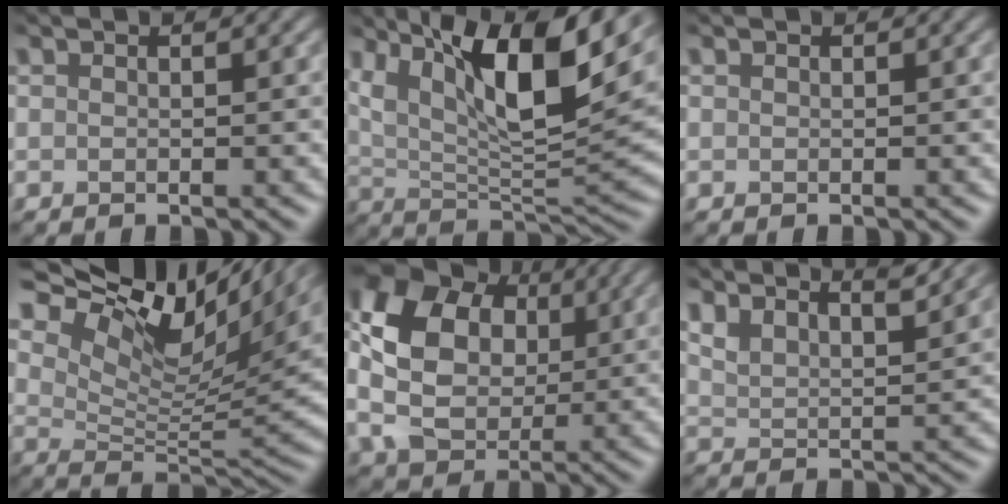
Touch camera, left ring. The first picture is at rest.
{"total": 12.7, "force": [6.0, 4.2, 10.4], "torque": [-0.166, 0.006, 0.103]}
{"total": 0.0}
{"total": 13.4, "force": [9.5, 4.6, 8.2], "torque": [-0.153, 0.026, 0.155]}
{"total": 11.2, "force": [1.3, 8.6, 6.9], "torque": [-0.139, 0.001, 0.019]}
{"total": 6.4, "force": [5.3, 1.7, 3.1], "torque": [-0.044, 0.021, 0.061]}